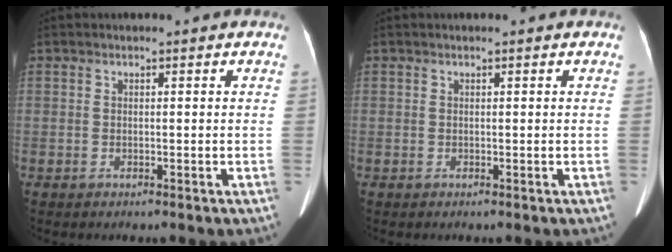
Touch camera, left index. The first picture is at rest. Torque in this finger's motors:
{"motor_torque": [0.08, 0.02, -0.02, 0.02]}